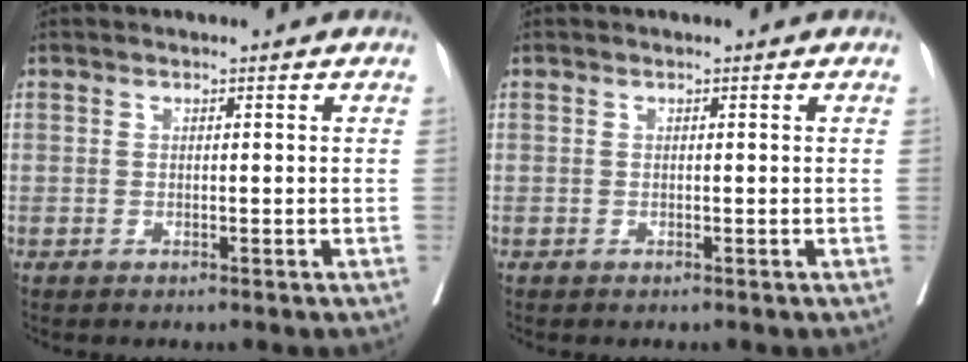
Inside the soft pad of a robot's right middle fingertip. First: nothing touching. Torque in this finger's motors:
{"motor_torque": [-0.02, -0.37, 0.03, 0.00]}